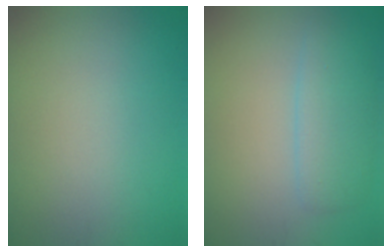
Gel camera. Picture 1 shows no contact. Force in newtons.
{"total": 3.3, "press": 3.3, "slide": 0.1}